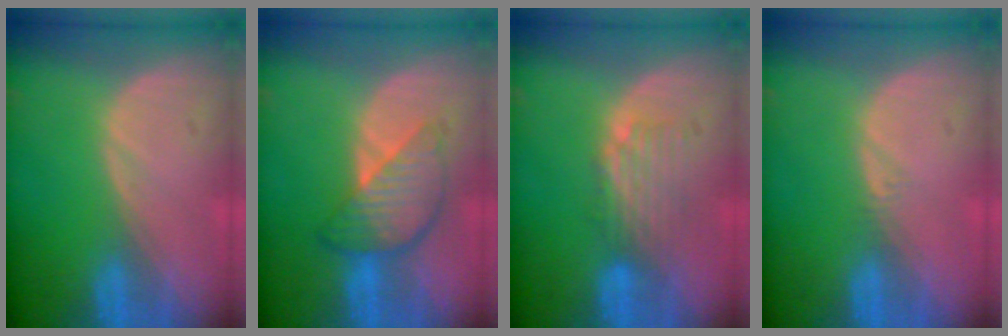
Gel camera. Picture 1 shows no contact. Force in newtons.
{"total": 6.3, "press": 6.3, "slide": 0.2}
{"total": 4.7, "press": 4.0, "slide": 2.5}
{"total": 0.5, "press": 0.5, "slide": 0.2}